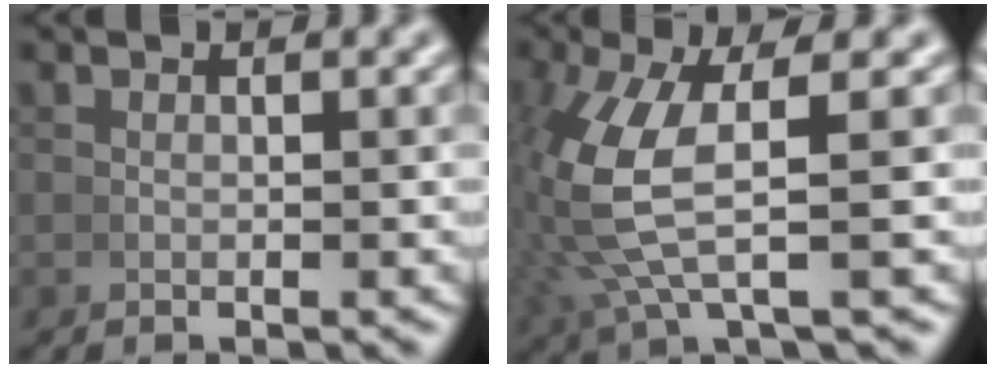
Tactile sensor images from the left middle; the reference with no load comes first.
{"total": 6.3, "force": [0.9, 2.2, 5.8], "torque": [-0.145, 0.002, 0.025]}